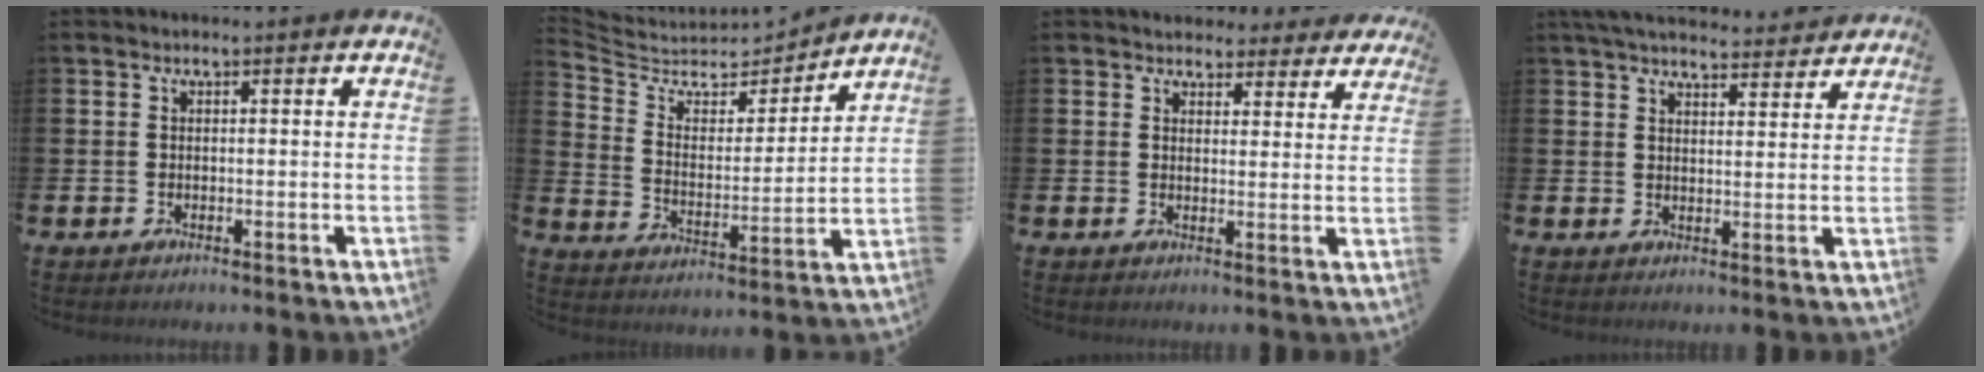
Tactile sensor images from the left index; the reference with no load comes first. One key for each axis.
{"total": 6.0, "fx": 5.3, "fy": 2.5, "fz": 1.3, "tx": -0.060, "ty": -0.047, "tz": 0.086}
{"total": 4.0, "fx": 3.7, "fy": 1.4, "fz": 0.0, "tx": 0.000, "ty": -0.022, "tz": 0.064}
{"total": 5.4, "fx": 5.3, "fy": 0.9, "fz": 1.0, "tx": -0.029, "ty": -0.030, "tz": 0.094}